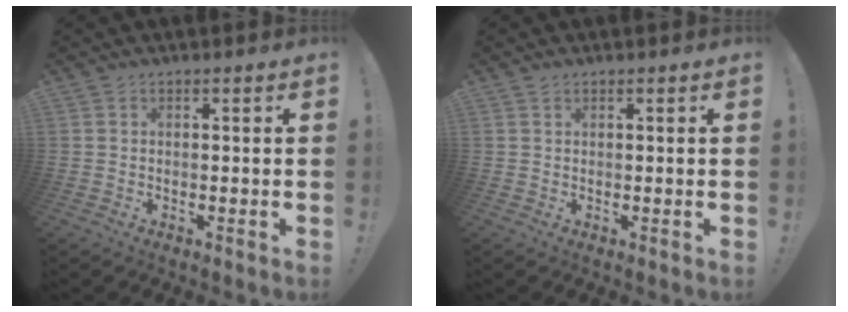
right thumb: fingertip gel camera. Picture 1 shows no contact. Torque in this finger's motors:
{"motor_torque": [0.11, 0.39, 0.11, -0.05, -0.02]}